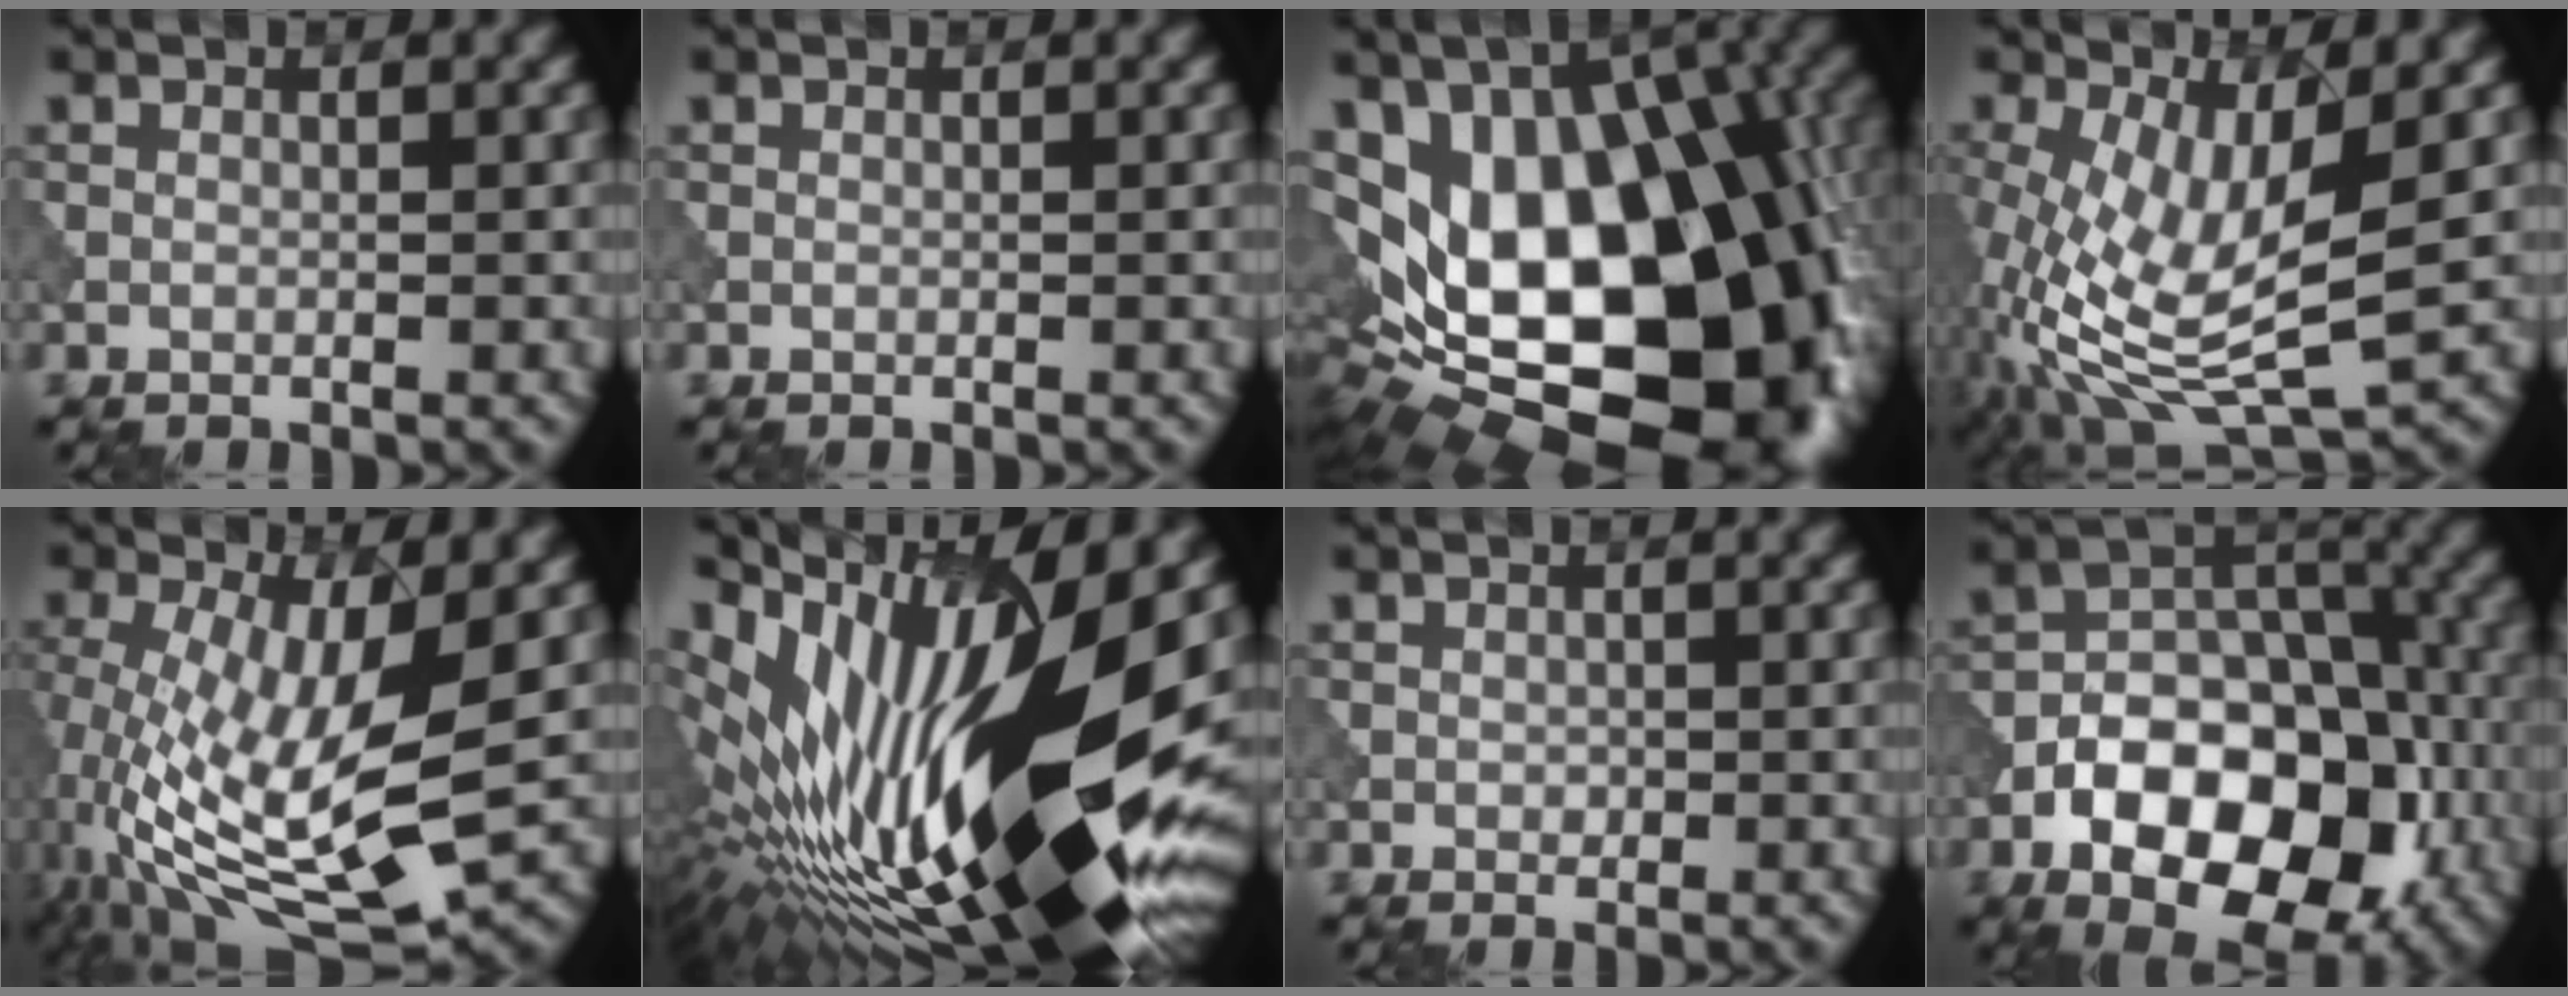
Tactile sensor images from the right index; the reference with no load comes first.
{"total": 0.0}
{"total": 20.7, "force": [-1.8, 12.8, 16.3], "torque": [-0.279, -0.024, 0.000]}
{"total": 9.6, "force": [-1.1, 4.0, 8.7], "torque": [-0.189, -0.021, -0.019]}
{"total": 12.4, "force": [-2.2, 4.2, 11.5], "torque": [-0.235, -0.030, -0.032]}
{"total": 19.6, "force": [2.6, 7.3, 18.0], "torque": [-0.312, -0.001, 0.032]}
{"total": 0.6, "force": [0.0, 0.5, 0.3], "torque": [-0.004, -0.003, -0.001]}
{"total": 13.0, "force": [-5.3, 7.9, 8.9], "torque": [-0.145, -0.007, -0.094]}